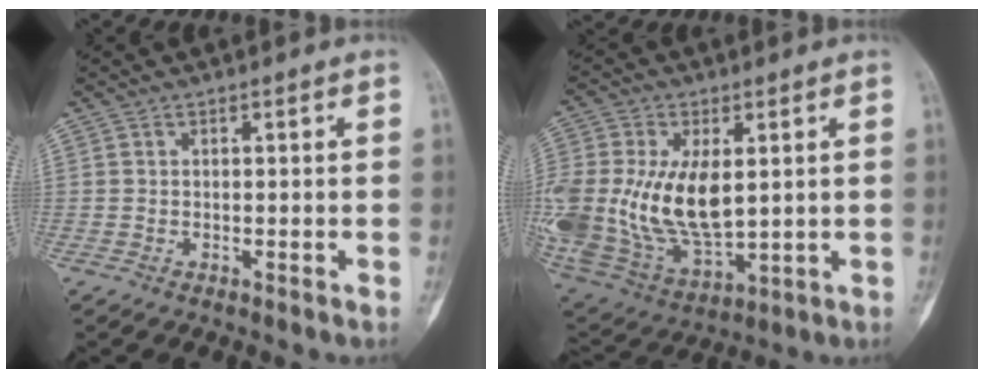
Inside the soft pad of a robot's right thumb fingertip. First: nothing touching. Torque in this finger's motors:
{"motor_torque": [1.84, 1.90, 1.77, -0.04, 0.37]}